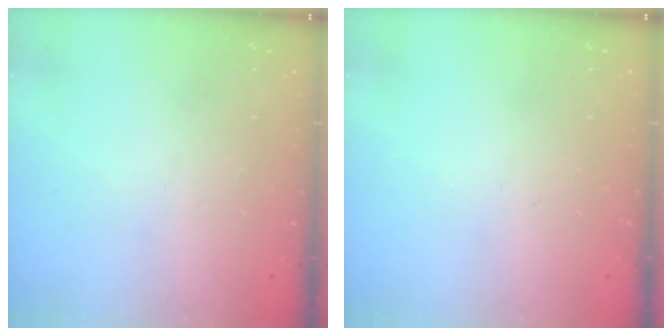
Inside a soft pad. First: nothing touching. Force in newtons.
{"total": 0.0}